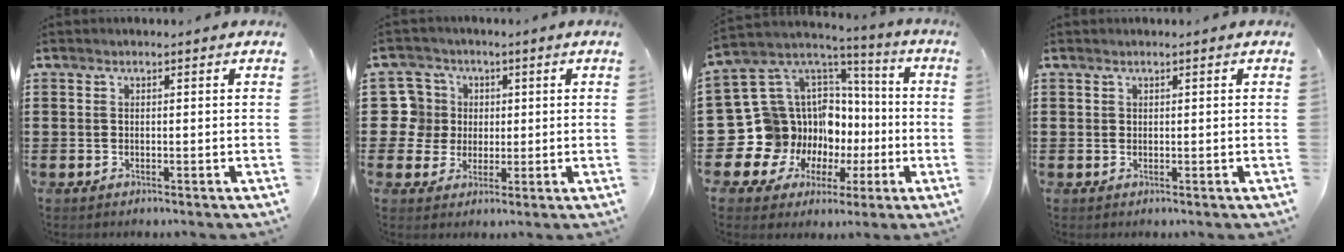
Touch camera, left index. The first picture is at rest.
{"total": 7.8, "force": [1.4, 7.5, 1.7], "torque": [-0.080, 0.011, 0.024]}
{"total": 15.0, "force": [-3.8, 14.0, 4.1], "torque": [-0.133, -0.039, -0.027]}
{"total": 0.6, "force": [0.4, 0.4, 0.1], "torque": [-0.004, 0.002, 0.009]}